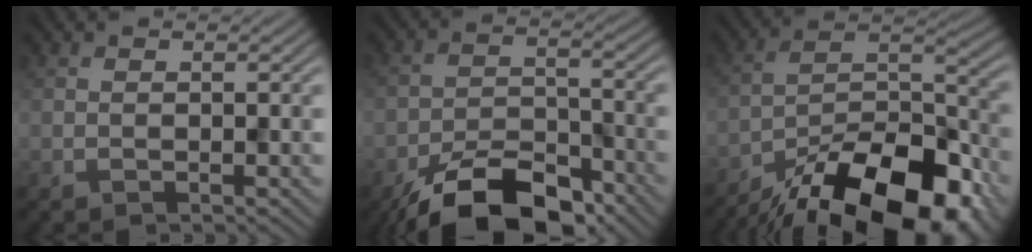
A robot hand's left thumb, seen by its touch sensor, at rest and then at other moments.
{"total": 11.3, "force": [-8.4, 4.5, 6.2], "torque": [-0.101, -0.007, -0.155]}
{"total": 20.0, "force": [-15.1, 7.6, 10.7], "torque": [-0.166, -0.035, -0.225]}